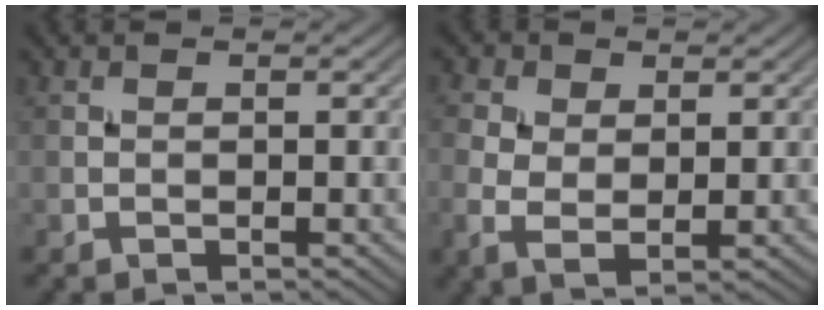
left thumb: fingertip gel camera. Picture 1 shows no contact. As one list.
[{"total": 4.5, "force": [0.8, 2.6, 3.5], "torque": [-0.091, 0.000, 0.013]}]